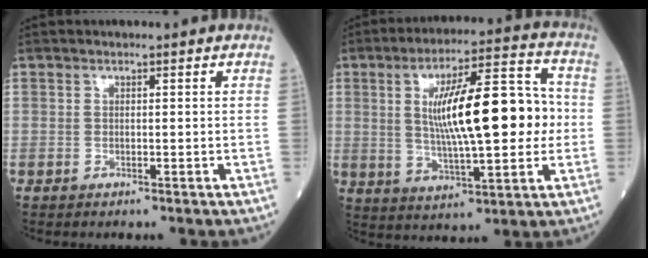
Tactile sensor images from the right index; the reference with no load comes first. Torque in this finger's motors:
{"motor_torque": [0.65, 0.01, 0.48, 0.21]}